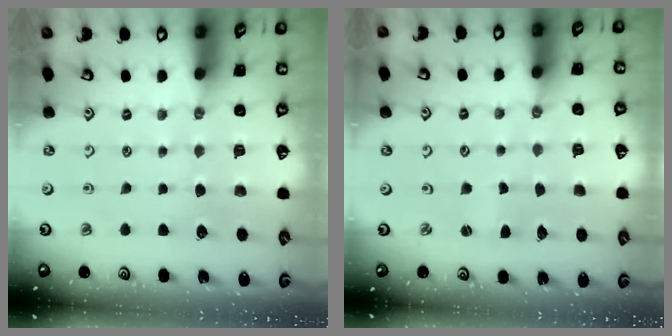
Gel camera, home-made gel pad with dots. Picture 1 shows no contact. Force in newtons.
{"total": 1.7, "press": 1.7, "slide": 0.2}